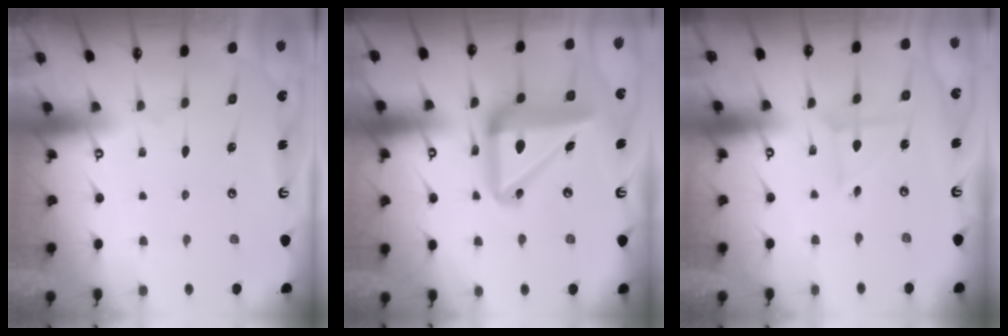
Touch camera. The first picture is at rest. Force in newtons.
{"total": 20.2, "press": 20.0, "slide": 2.5}
{"total": 2.4, "press": 2.4, "slide": 0.2}